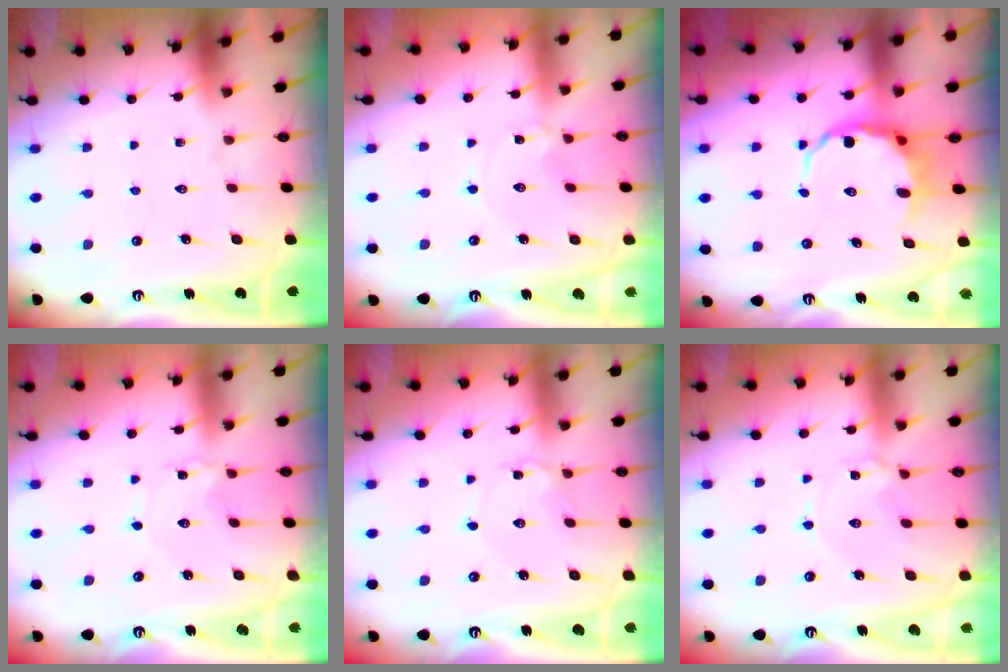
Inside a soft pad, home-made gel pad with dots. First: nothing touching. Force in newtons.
{"total": 0.9, "press": 0.9, "slide": 0.2}
{"total": 7.2, "press": 6.7, "slide": 2.4}
{"total": 0.0}
{"total": 2.3, "press": 2.3, "slide": 0.3}
{"total": 3.0, "press": 2.9, "slide": 0.5}